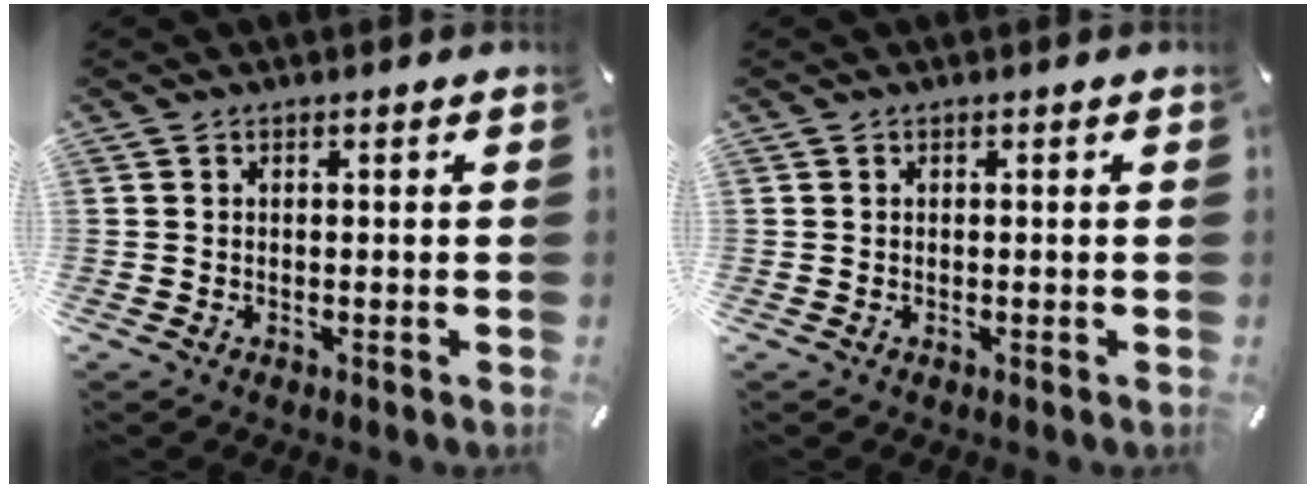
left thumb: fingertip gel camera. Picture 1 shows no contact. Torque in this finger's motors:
{"motor_torque": [-0.06, -0.05, -0.02, 0.06, 0.00]}